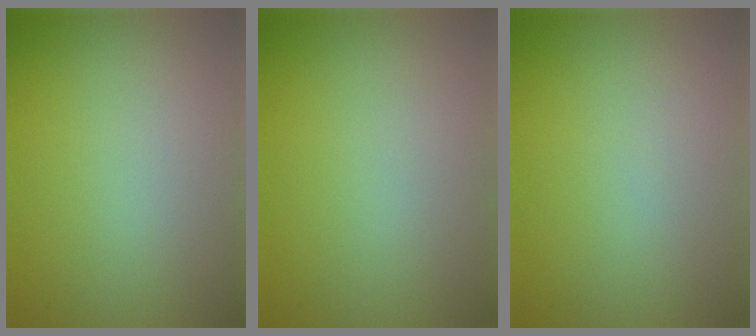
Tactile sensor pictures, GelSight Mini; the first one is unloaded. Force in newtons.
{"total": 0.0}
{"total": 0.0}